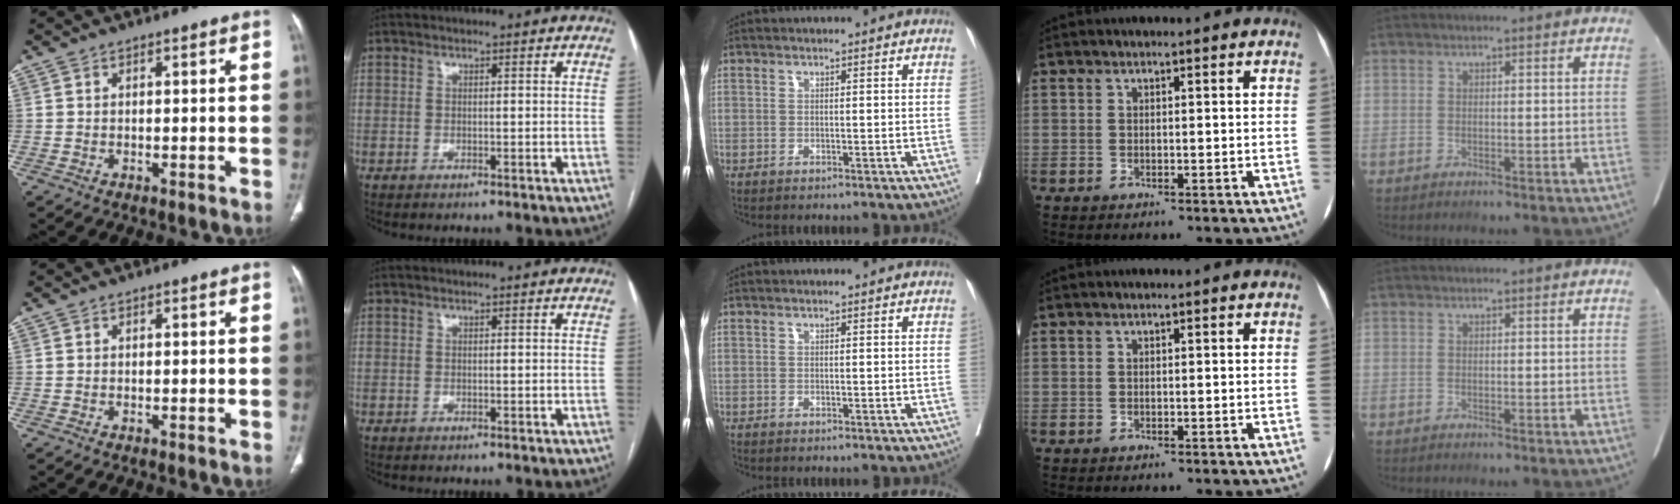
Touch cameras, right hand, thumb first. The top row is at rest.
{}